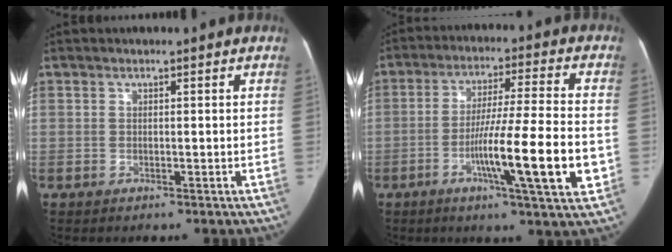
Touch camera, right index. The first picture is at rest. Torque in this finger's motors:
{"motor_torque": [0.82, -0.28, 0.37, 0.10]}